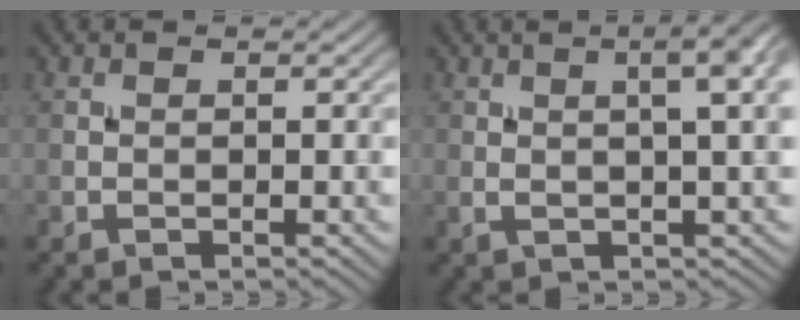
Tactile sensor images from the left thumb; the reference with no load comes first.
{"total": 7.8, "force": [2.5, 2.1, 7.1], "torque": [-0.078, 0.028, 0.025]}